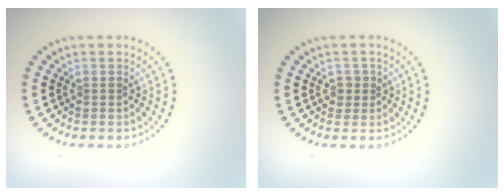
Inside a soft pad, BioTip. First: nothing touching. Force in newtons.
{"total": 1.1, "press": 1.0, "slide": 0.5}